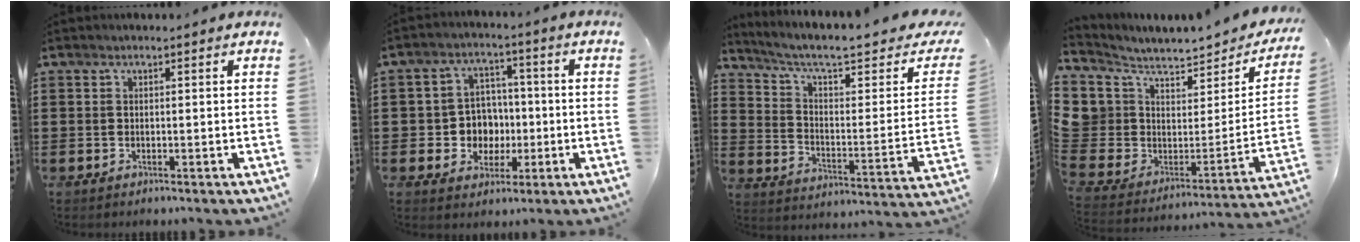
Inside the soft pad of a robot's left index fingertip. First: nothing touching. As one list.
[{"total": 6.4, "force": [-0.6, 6.0, 2.0], "torque": [-0.051, 0.015, -0.010]}, {"total": 6.2, "force": [4.4, 1.3, 4.2], "torque": [-0.095, -0.034, 0.067]}, {"total": 4.6, "force": [2.9, 3.3, -1.1], "torque": [-0.036, -0.049, 0.050]}]